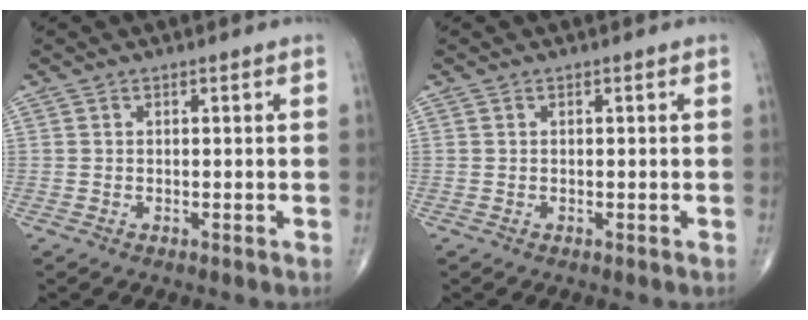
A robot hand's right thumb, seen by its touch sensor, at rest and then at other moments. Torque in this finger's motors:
{"motor_torque": [0.00, 0.00, -0.03, 0.02, 0.00]}